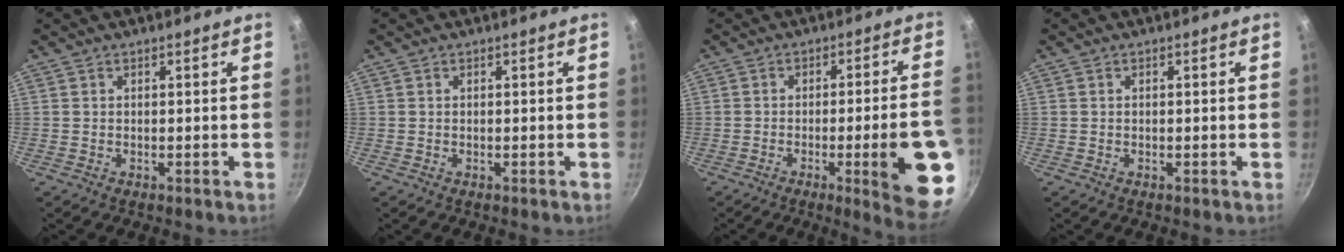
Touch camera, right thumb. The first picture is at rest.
{"total": 0.0}
{"total": 15.2, "force": [-4.5, 2.2, 14.3], "torque": [-0.173, 0.017, -0.055]}
{"total": 0.0}